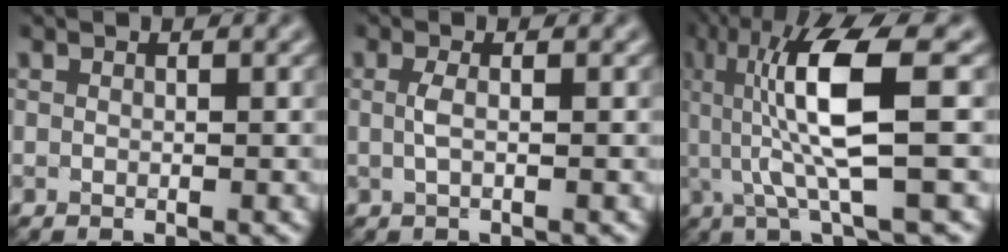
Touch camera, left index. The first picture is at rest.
{"total": 1.1, "force": [0.0, 0.3, 1.1], "torque": [-0.025, 0.001, 0.000]}
{"total": 8.8, "force": [1.1, 2.0, 8.6], "torque": [-0.160, -0.001, 0.025]}